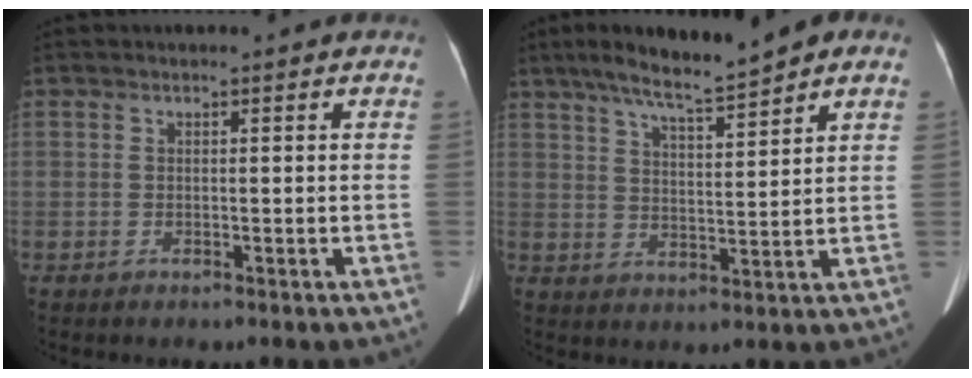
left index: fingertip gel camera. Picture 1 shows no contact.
{"total": 8.3, "force": [6.6, 0.2, 5.0], "torque": [-0.085, 0.006, 0.115]}